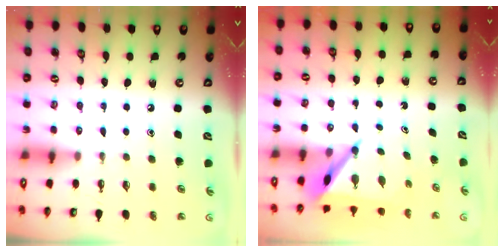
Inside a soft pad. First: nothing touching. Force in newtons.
{"total": 6.1, "press": 6.1, "slide": 0.5}